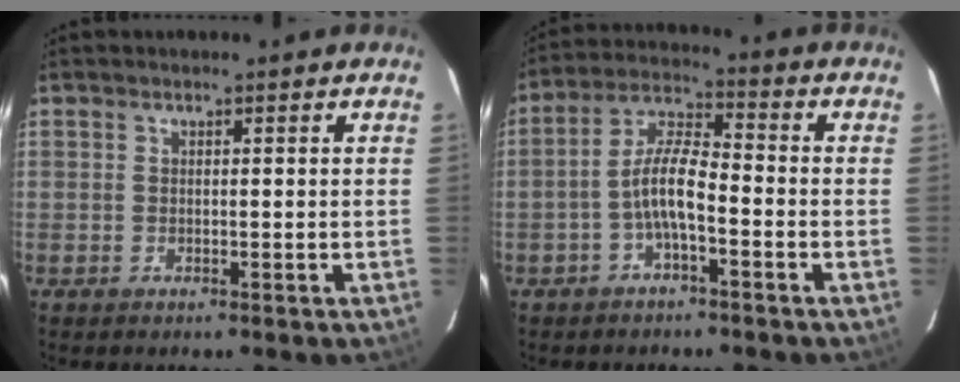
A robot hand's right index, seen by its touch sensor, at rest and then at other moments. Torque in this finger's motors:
{"motor_torque": [1.59, 0.36, 0.25, 0.07]}